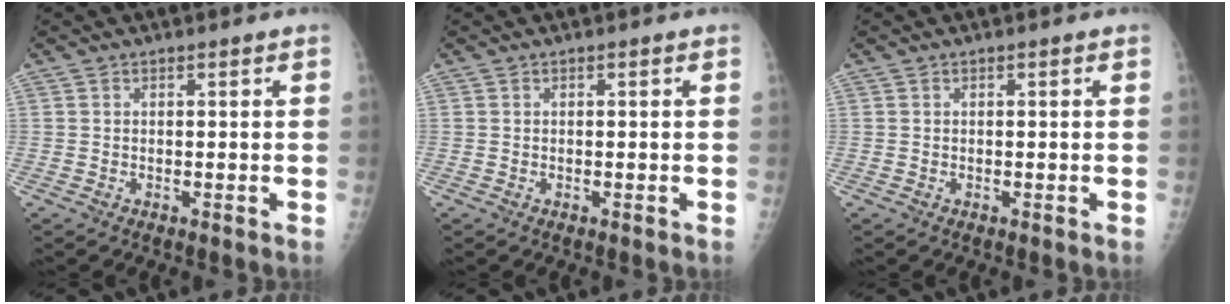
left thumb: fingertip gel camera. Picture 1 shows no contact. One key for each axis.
{"total": 0.0}
{"total": 0.0}